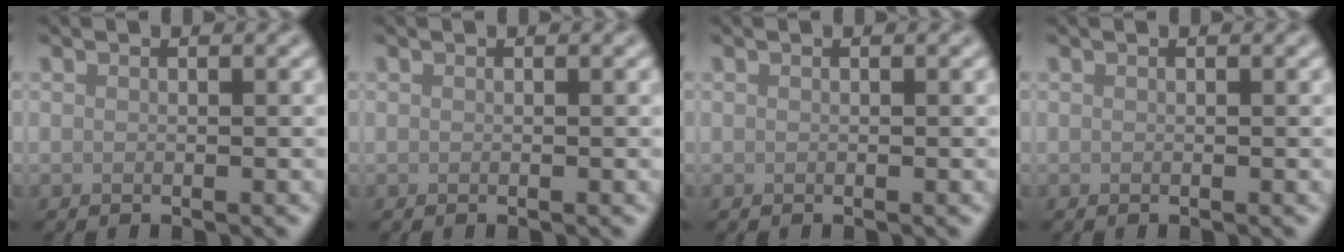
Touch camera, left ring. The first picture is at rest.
{"total": 0.0}
{"total": 0.0}
{"total": 0.0}